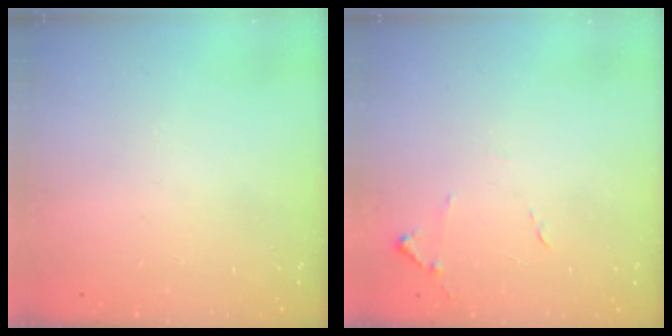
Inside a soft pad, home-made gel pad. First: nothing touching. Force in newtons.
{"total": 7.9, "press": 7.8, "slide": 0.7}